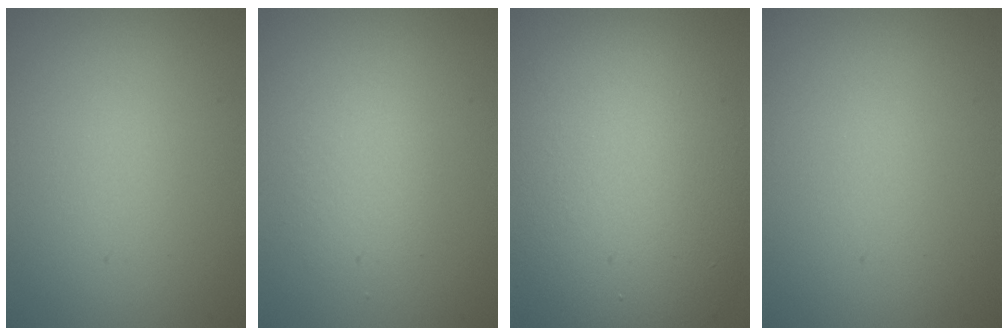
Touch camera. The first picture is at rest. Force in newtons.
{"total": 1.7, "press": 1.7, "slide": 0.1}
{"total": 11.8, "press": 11.8, "slide": 0.5}
{"total": 0.0}